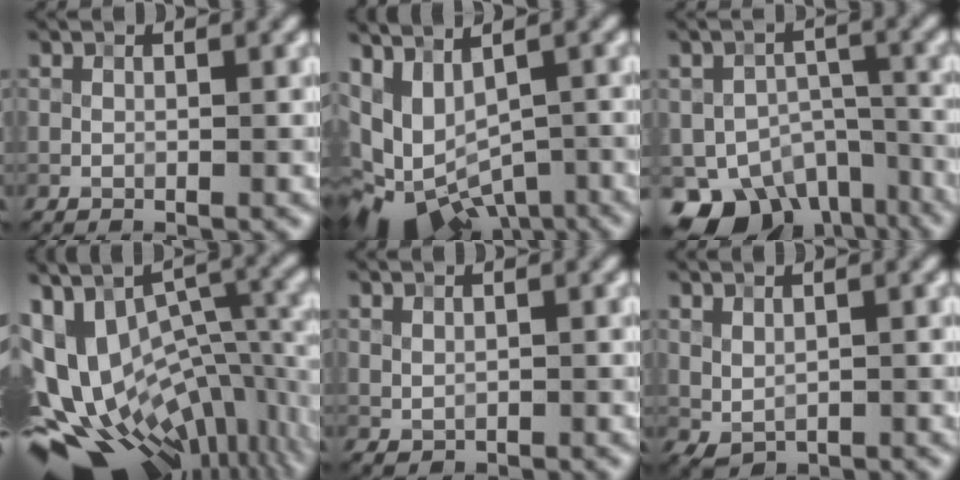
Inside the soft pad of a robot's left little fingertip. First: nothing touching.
{"total": 9.4, "force": [-2.8, 5.5, 7.1], "torque": [-0.114, -0.015, -0.024]}
{"total": 10.4, "force": [-7.1, 6.0, 4.7], "torque": [-0.077, -0.007, -0.104]}
{"total": 15.7, "force": [-4.6, 9.4, 11.6], "torque": [-0.179, 0.029, -0.048]}
{"total": 0.7, "force": [0.4, 0.4, 0.4], "torque": [-0.012, -0.001, 0.013]}
{"total": 1.3, "force": [0.8, 0.6, 0.8], "torque": [-0.021, -0.004, 0.023]}